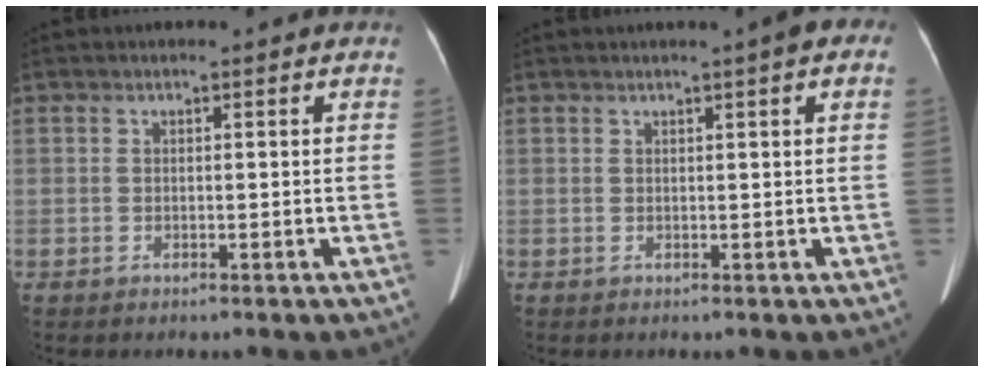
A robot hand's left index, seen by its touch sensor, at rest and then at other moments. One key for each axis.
{"total": 3.1, "fx": 1.6, "fy": 0.4, "fz": 2.6, "tx": -0.029, "ty": 0.014, "tz": 0.016}